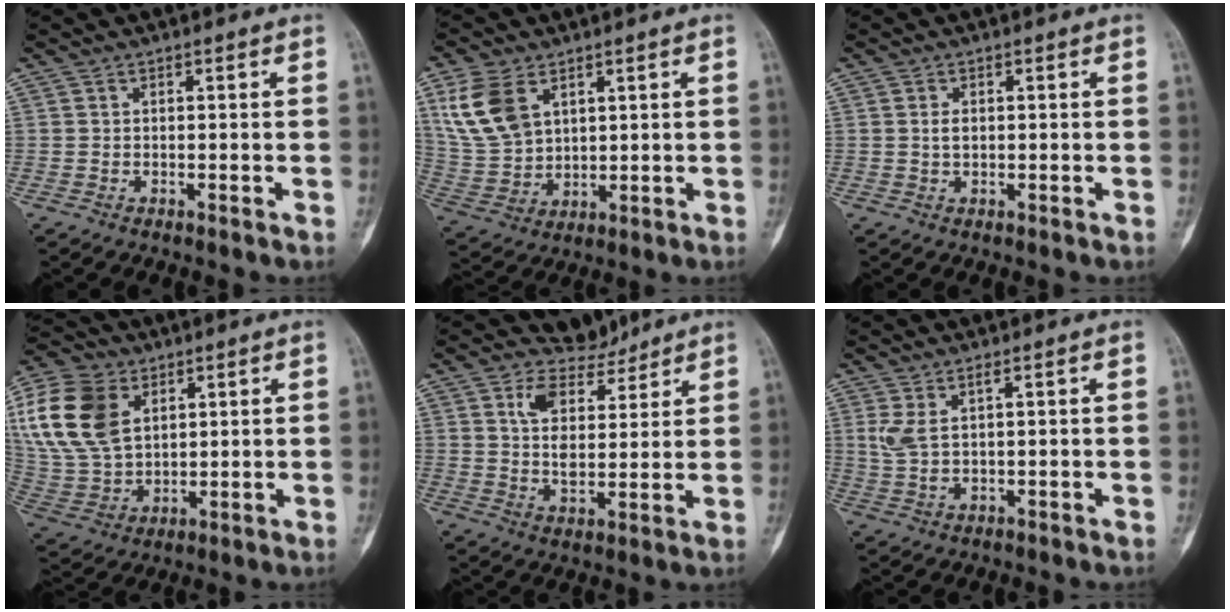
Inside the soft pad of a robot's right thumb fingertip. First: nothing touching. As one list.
[{"total": 11.7, "force": [5.3, 7.5, 7.3], "torque": [-0.142, -0.012, 0.119]}, {"total": 1.6, "force": [0.2, 1.0, 1.3], "torque": [-0.020, 0.000, 0.004]}, {"total": 18.5, "force": [6.3, 12.6, 11.9], "torque": [-0.241, -0.010, 0.127]}, {"total": 8.1, "force": [6.1, 4.4, 2.8], "torque": [-0.029, -0.045, 0.116]}, {"total": 4.0, "force": [1.4, 0.9, 3.6], "torque": [-0.092, -0.007, 0.040]}]